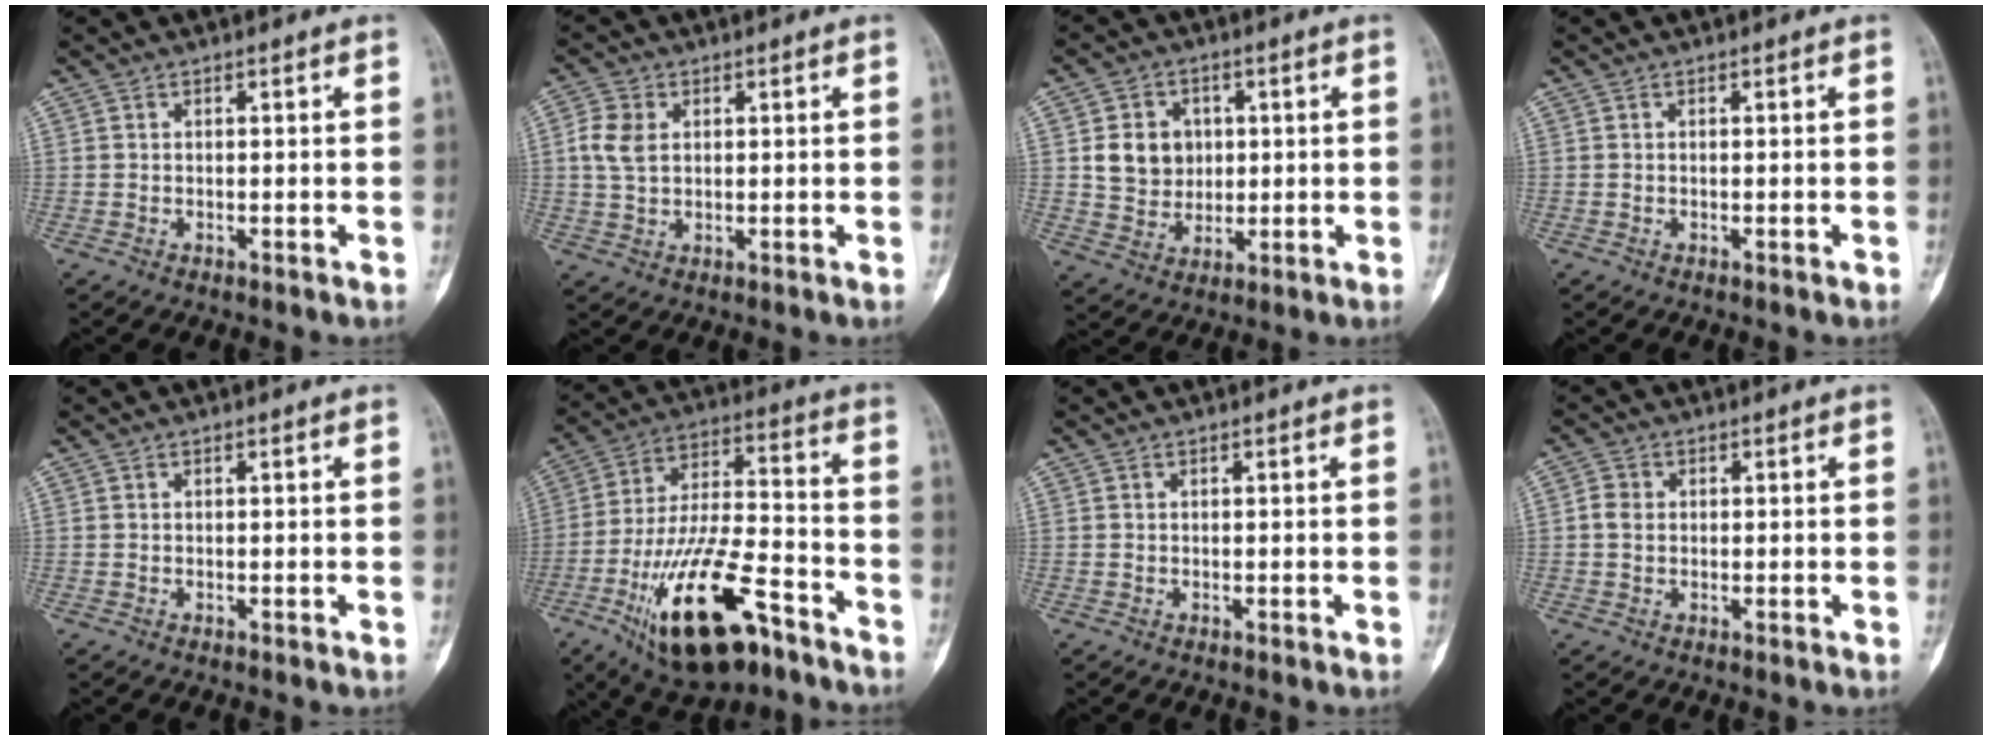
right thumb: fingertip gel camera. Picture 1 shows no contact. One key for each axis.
{"total": 5.5, "fx": 1.2, "fy": 3.8, "fz": 3.8, "tx": -0.080, "ty": 0.004, "tz": 0.023}
{"total": 8.6, "fx": 1.5, "fy": 7.6, "fz": 3.9, "tx": -0.028, "ty": -0.005, "tz": 0.031}
{"total": 0.0}
{"total": 0.0}
{"total": 22.0, "fx": -11.5, "fy": 8.5, "fz": 16.8, "tx": -0.319, "ty": 0.060, "tz": -0.192}
{"total": 0.0}
{"total": 2.6, "fx": 0.2, "fy": 2.2, "fz": 1.4, "tx": -0.023, "ty": 0.005, "tz": 0.000}